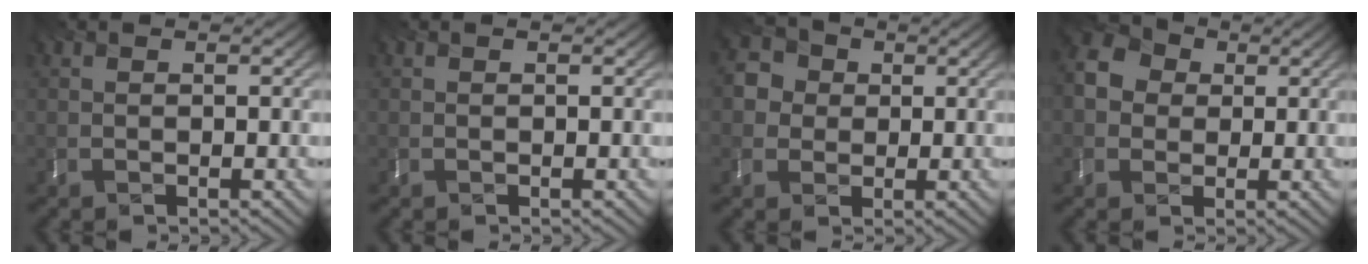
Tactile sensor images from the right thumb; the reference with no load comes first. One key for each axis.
{"total": 0.0}
{"total": 3.9, "fx": -0.1, "fy": 3.8, "fz": 1.0, "tx": -0.039, "ty": 0.000, "tz": -0.021}
{"total": 5.6, "fx": -0.2, "fy": 5.1, "fz": 2.3, "tx": -0.081, "ty": 0.000, "tz": -0.016}